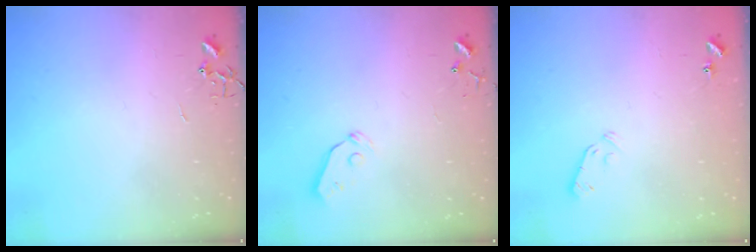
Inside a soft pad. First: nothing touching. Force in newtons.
{"total": 4.0, "press": 3.9, "slide": 0.8}
{"total": 3.9, "press": 3.8, "slide": 0.7}